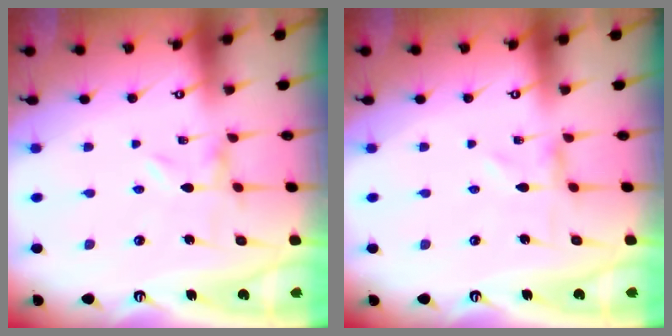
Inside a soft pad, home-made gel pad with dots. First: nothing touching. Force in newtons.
{"total": 0.0}